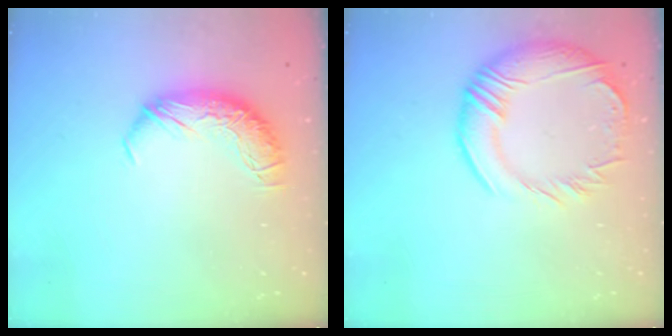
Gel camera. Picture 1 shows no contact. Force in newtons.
{"total": 6.0, "press": 5.0, "slide": 3.4}